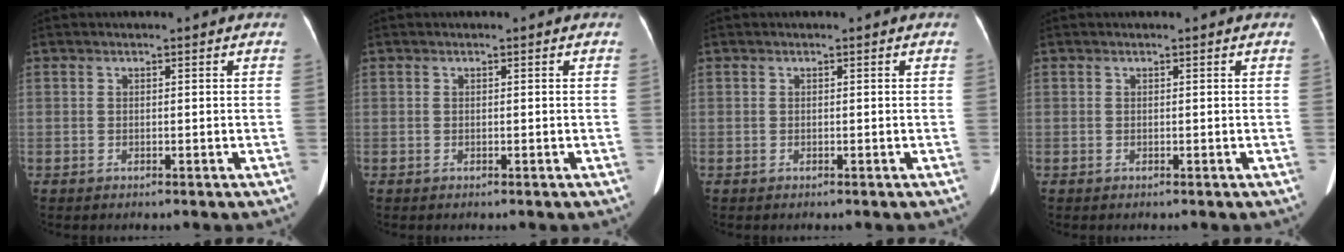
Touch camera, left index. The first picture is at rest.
{"total": 0.0}
{"total": 0.0}
{"total": 0.0}